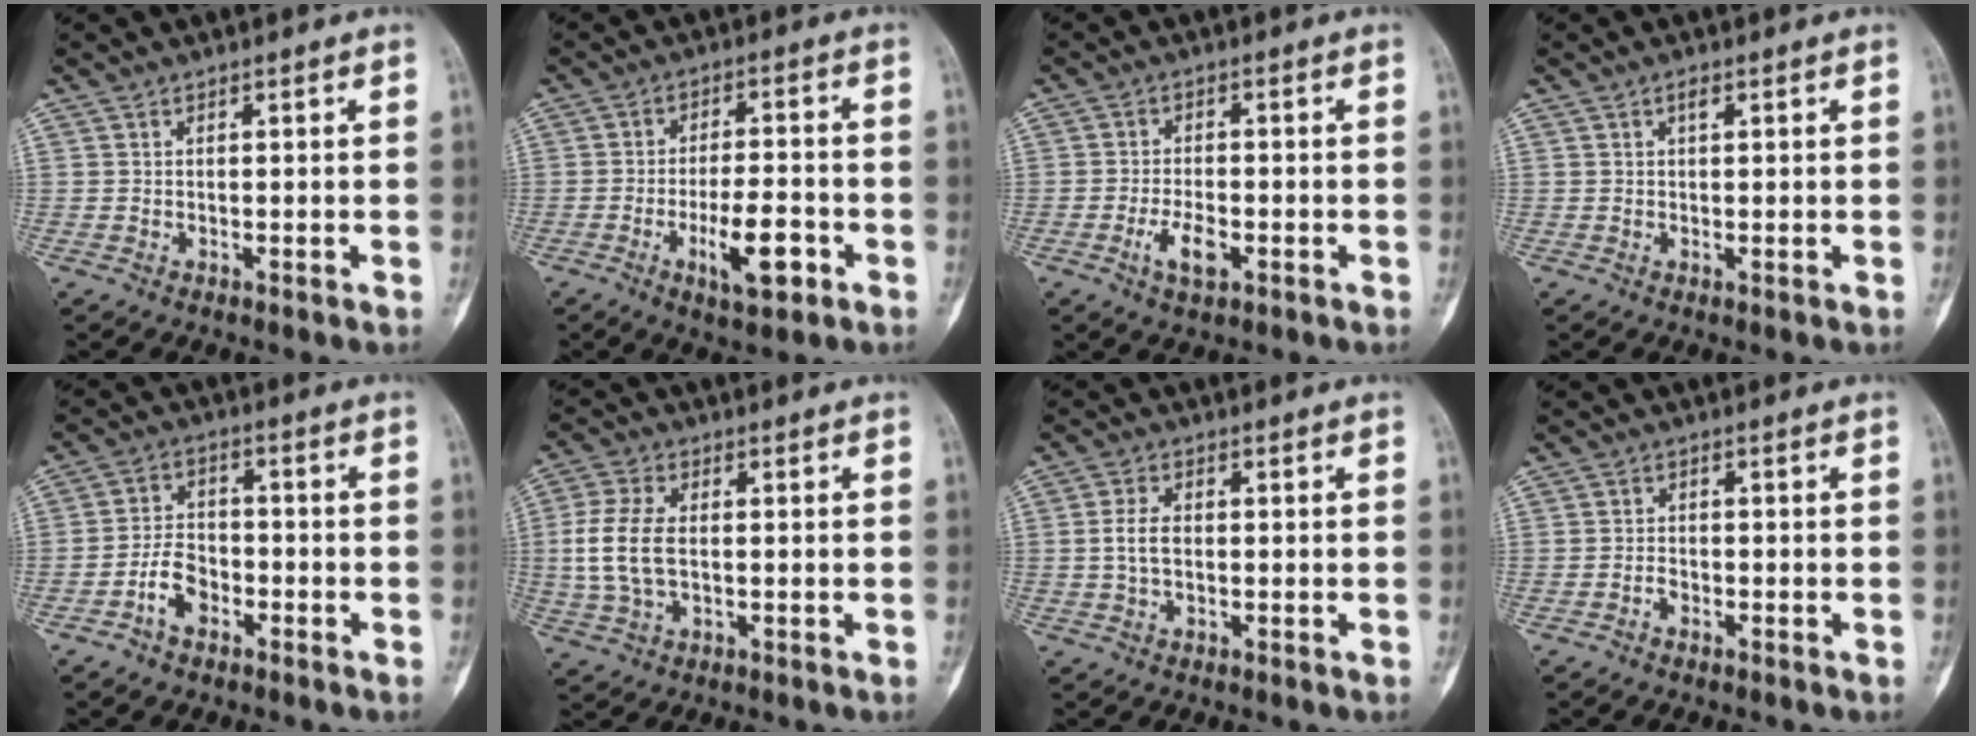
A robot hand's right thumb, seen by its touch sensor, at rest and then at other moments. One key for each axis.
{"total": 9.2, "fx": -3.6, "fy": 3.3, "fz": 7.7, "tx": -0.123, "ty": 0.016, "tz": -0.058}
{"total": 4.9, "fx": -1.9, "fy": 2.2, "fz": 4.0, "tx": -0.074, "ty": 0.005, "tz": -0.032}
{"total": 1.5, "fx": 0.6, "fy": 0.6, "fz": 1.3, "tx": -0.021, "ty": -0.001, "tz": 0.009}
{"total": 6.0, "fx": -3.1, "fy": 3.9, "fz": 3.3, "tx": -0.048, "ty": 0.029, "tz": -0.061}
{"total": 9.3, "fx": 0.0, "fy": 5.4, "fz": 7.6, "tx": -0.170, "ty": 0.008, "tz": -0.001}
{"total": 4.2, "fx": -0.2, "fy": 2.5, "fz": 3.3, "tx": -0.069, "ty": 0.009, "tz": -0.007}
{"total": 1.4, "fx": -0.9, "fy": 0.9, "fz": 0.6, "tx": -0.009, "ty": 0.007, "tz": -0.018}